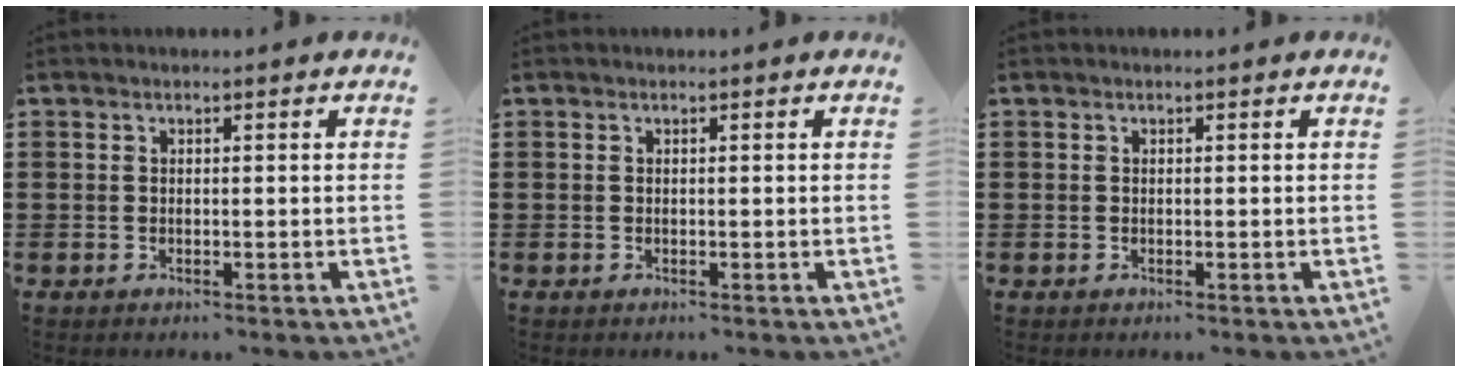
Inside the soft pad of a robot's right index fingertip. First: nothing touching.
{"total": 0.0}
{"total": 0.0}